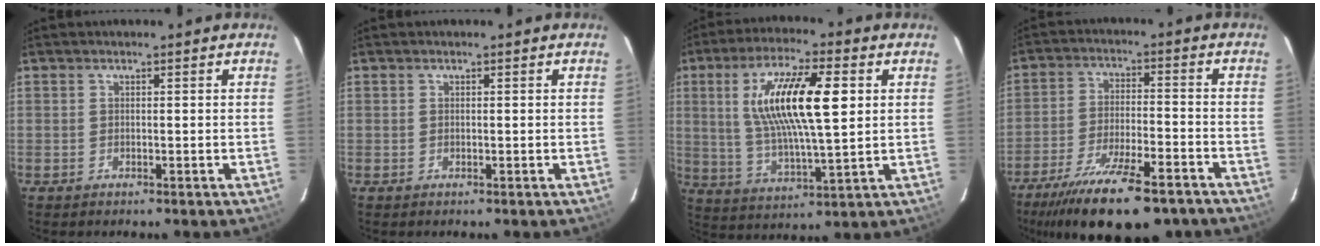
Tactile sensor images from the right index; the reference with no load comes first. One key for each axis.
{"total": 0.0}
{"total": 16.7, "fx": 3.9, "fy": 4.2, "fz": 15.7, "tx": -0.290, "ty": 0.008, "tz": 0.075}
{"total": 20.4, "fx": -15.5, "fy": 5.5, "fz": 12.0, "tx": -0.231, "ty": -0.043, "tz": -0.237}